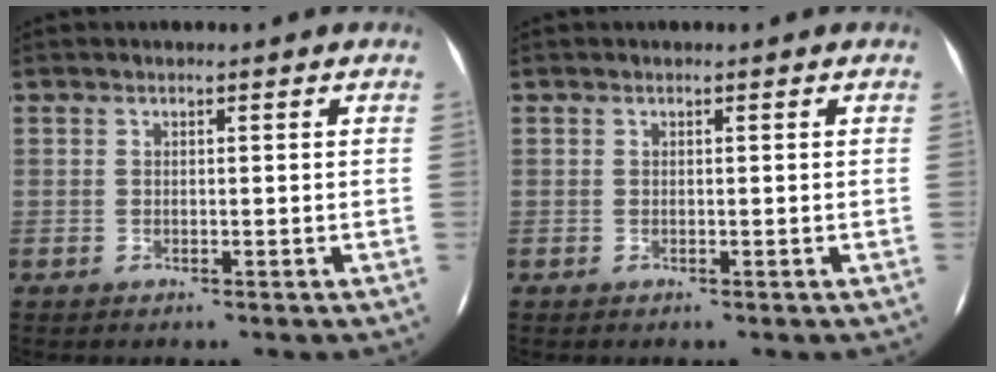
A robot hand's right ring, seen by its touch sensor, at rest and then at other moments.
{"total": 0.0}